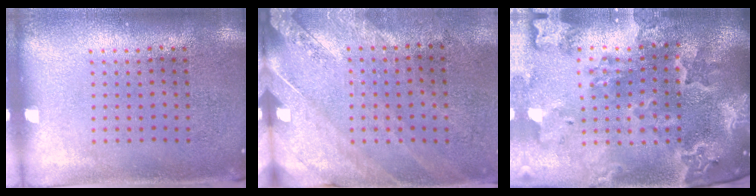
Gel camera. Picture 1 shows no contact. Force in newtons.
{"total": 2.4, "press": 2.0, "slide": 1.3}
{"total": 4.7, "press": 3.7, "slide": 2.8}